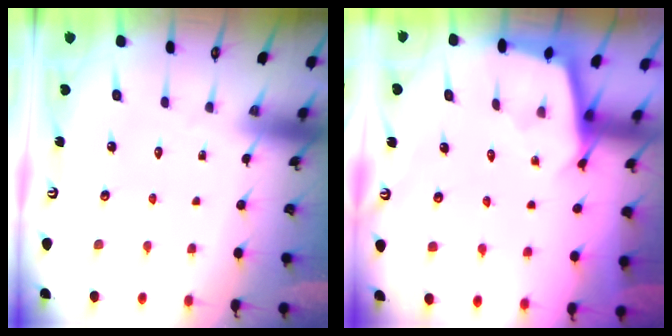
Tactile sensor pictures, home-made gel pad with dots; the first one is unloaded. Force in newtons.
{"total": 2.5, "press": 2.5, "slide": 0.2}